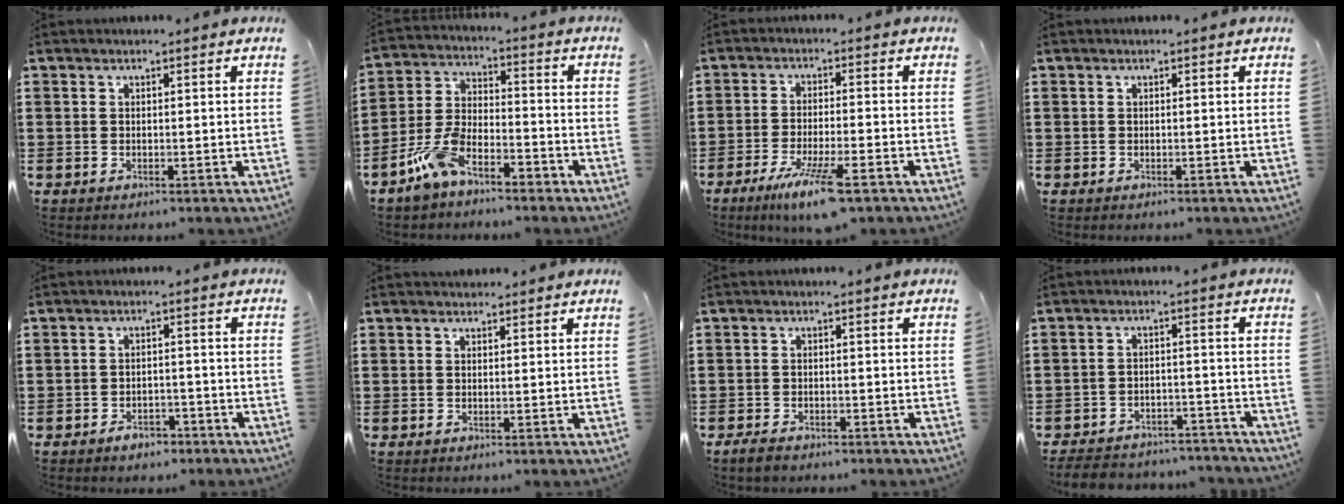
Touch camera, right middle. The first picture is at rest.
{"total": 8.0, "force": [-6.1, 2.9, 4.3], "torque": [-0.102, 0.008, -0.121]}
{"total": 7.4, "force": [-4.7, 0.7, 5.6], "torque": [-0.104, -0.012, -0.082]}
{"total": 0.0}
{"total": 2.5, "force": [-2.2, 1.1, 0.7], "torque": [-0.016, 0.004, -0.044]}
{"total": 1.1, "force": [1.0, 0.5, -0.1], "torque": [0.006, -0.001, 0.017]}
{"total": 1.7, "force": [-1.4, 0.8, 0.5], "torque": [-0.013, 0.005, -0.031]}
{"total": 5.4, "force": [-5.2, 0.9, 0.8], "torque": [-0.022, 0.008, -0.108]}